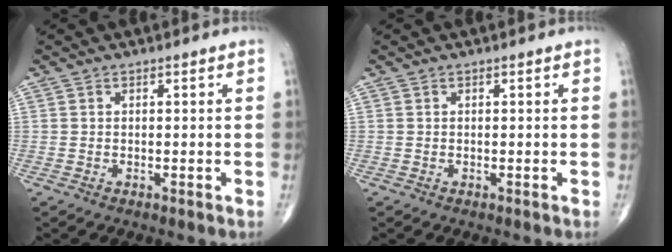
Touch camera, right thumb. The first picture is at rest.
{"total": 0.0}